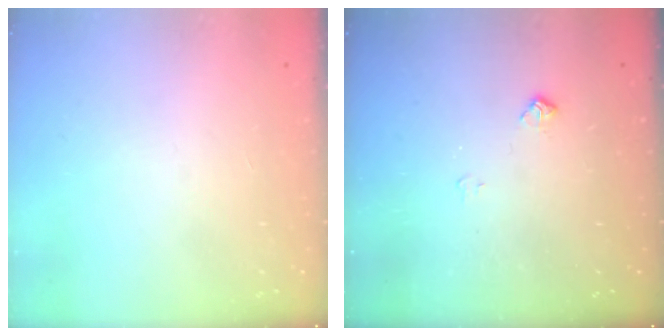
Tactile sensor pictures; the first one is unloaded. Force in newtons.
{"total": 4.9, "press": 4.8, "slide": 0.8}